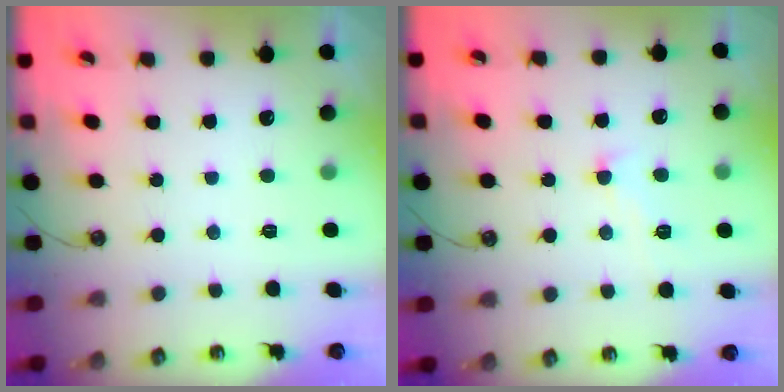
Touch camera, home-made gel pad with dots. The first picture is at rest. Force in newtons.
{"total": 2.3, "press": 2.1, "slide": 0.8}